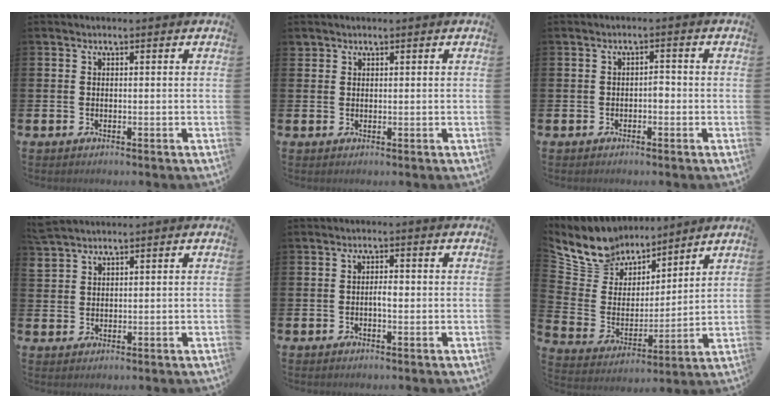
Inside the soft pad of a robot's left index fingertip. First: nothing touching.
{"total": 1.2, "force": [1.1, 0.5, -0.1], "torque": [0.009, 0.000, 0.019]}
{"total": 1.2, "force": [-0.6, 0.7, 0.8], "torque": [-0.008, -0.001, -0.015]}
{"total": 2.9, "force": [2.8, 0.5, 0.1], "torque": [-0.008, -0.010, 0.054]}
{"total": 1.6, "force": [-0.2, 0.6, 1.4], "torque": [-0.018, 0.000, -0.007]}
{"total": 9.1, "force": [8.3, 3.6, -0.7], "torque": [-0.048, -0.077, 0.153]}